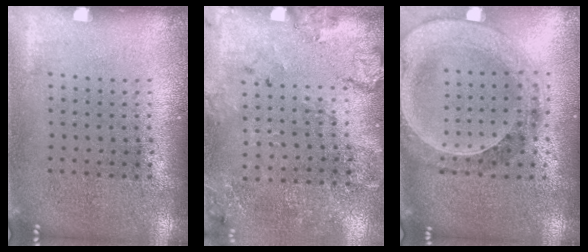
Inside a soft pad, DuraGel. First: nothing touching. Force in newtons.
{"total": 1.8, "press": 1.5, "slide": 1.0}
{"total": 1.5, "press": 1.4, "slide": 0.3}